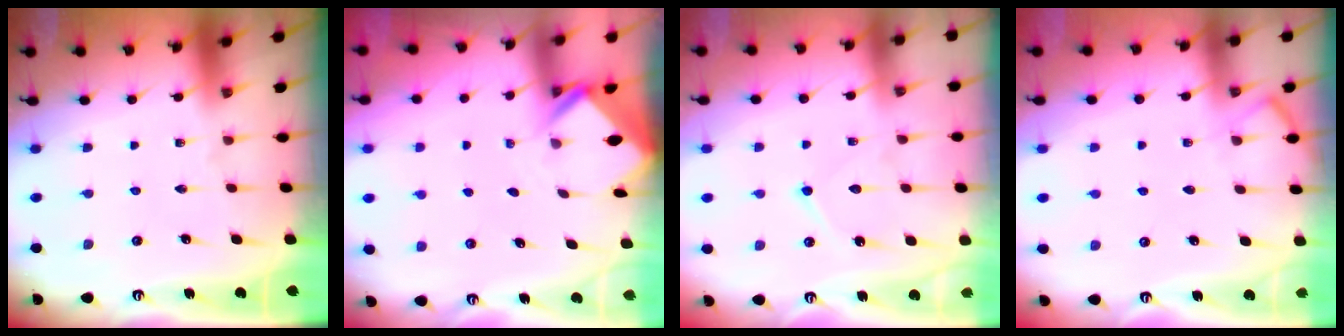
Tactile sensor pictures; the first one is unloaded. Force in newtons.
{"total": 2.4, "press": 2.4, "slide": 0.1}
{"total": 7.4, "press": 7.3, "slide": 0.7}
{"total": 5.5, "press": 5.4, "slide": 0.7}